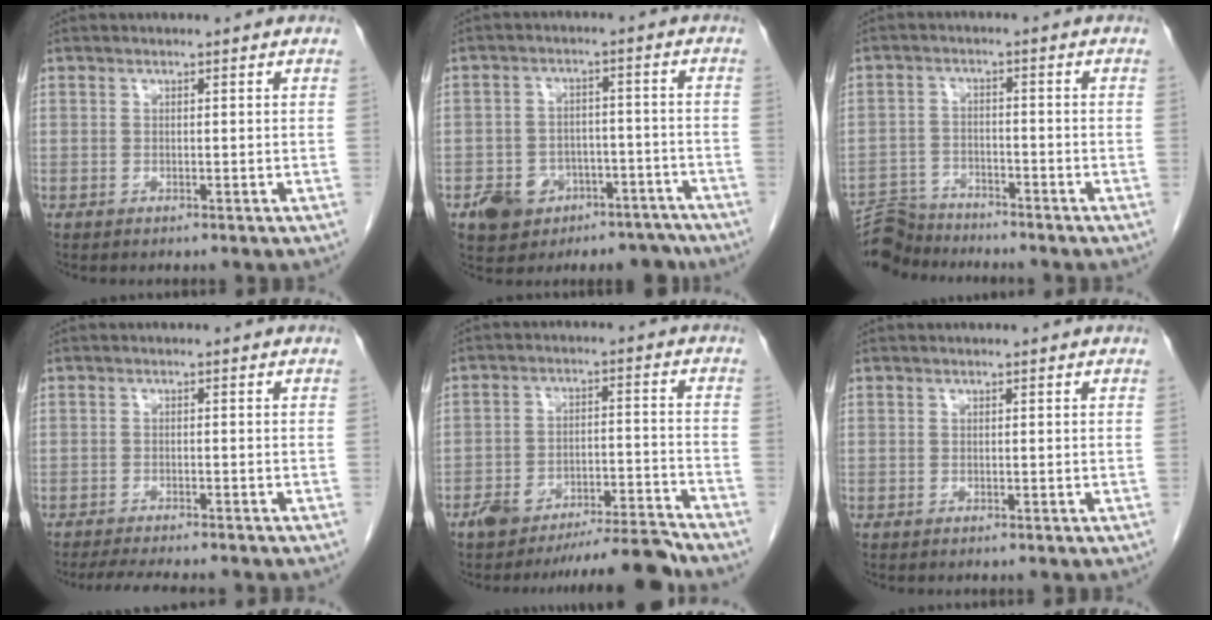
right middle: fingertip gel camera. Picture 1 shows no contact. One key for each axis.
{"total": 10.2, "fx": -6.7, "fy": 7.2, "fz": 3.0, "tx": -0.039, "ty": 0.031, "tz": -0.091}
{"total": 7.0, "fx": -6.9, "fy": 1.1, "fz": -0.3, "tx": 0.004, "ty": -0.001, "tz": -0.127}
{"total": 7.8, "fx": -6.9, "fy": 1.0, "fz": 3.4, "tx": -0.052, "ty": -0.015, "tz": -0.100}
{"total": 9.9, "fx": -9.2, "fy": 0.4, "fz": 3.5, "tx": -0.040, "ty": 0.021, "tz": -0.149}
{"total": 0.0}